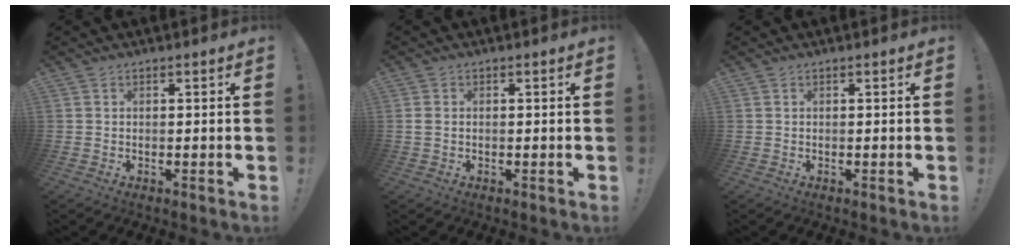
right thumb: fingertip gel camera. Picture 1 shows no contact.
{"total": 1.3, "force": [0.0, 1.0, 0.9], "torque": [-0.015, 0.005, 0.001]}
{"total": 0.0}